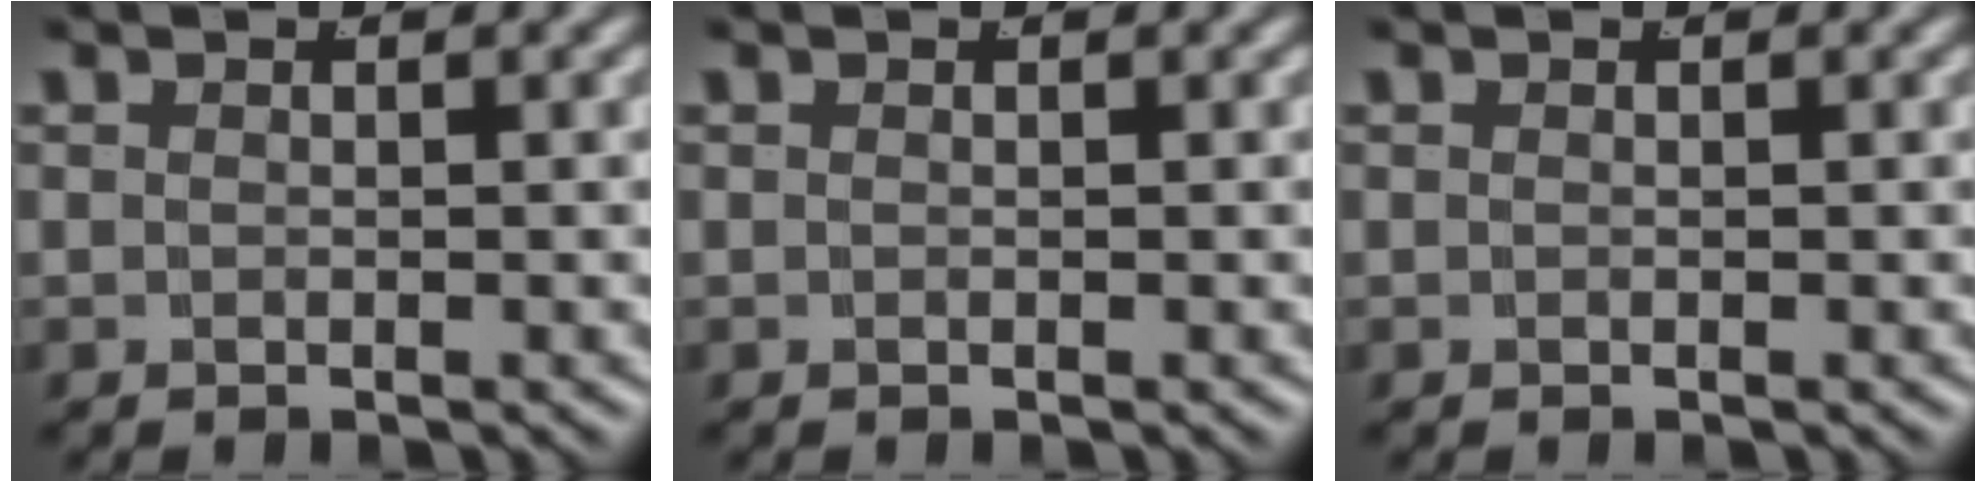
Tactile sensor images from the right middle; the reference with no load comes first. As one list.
[{"total": 0.0}, {"total": 0.0}]